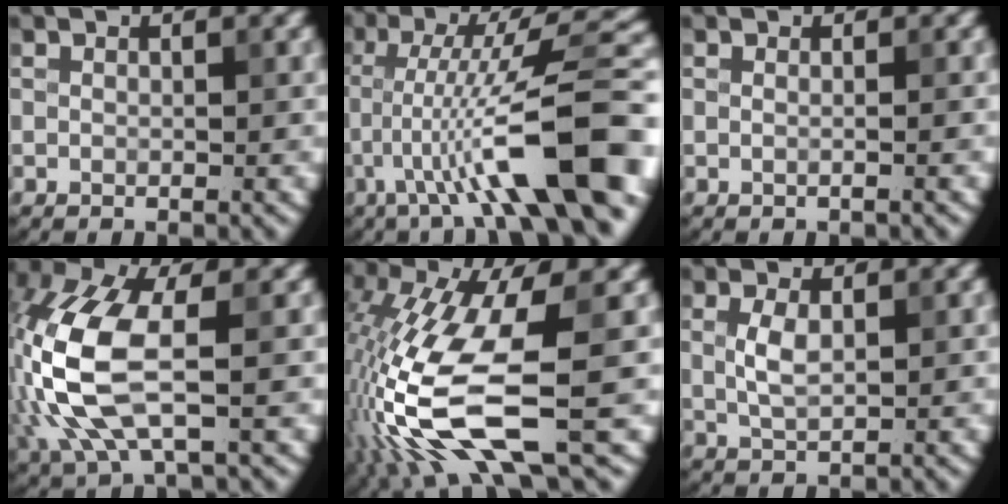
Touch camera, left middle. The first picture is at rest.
{"total": 11.6, "force": [-4.5, 2.0, 10.5], "torque": [-0.157, 0.025, -0.071]}
{"total": 0.8, "force": [0.0, 0.3, 0.7], "torque": [-0.006, -0.004, -0.009]}
{"total": 8.8, "force": [-1.0, 3.8, 7.9], "torque": [-0.196, 0.008, -0.022]}
{"total": 11.6, "force": [-4.2, 3.2, 10.3], "torque": [-0.232, -0.009, -0.079]}
{"total": 2.3, "force": [0.4, 1.0, 2.0], "torque": [-0.048, 0.001, 0.010]}